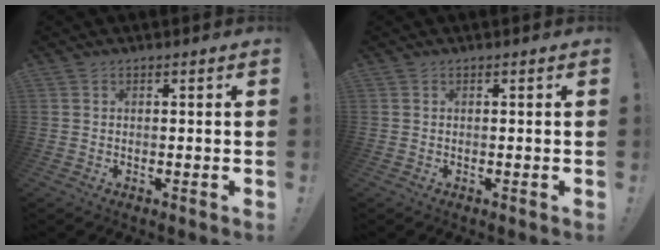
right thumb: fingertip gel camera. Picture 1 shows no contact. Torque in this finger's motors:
{"motor_torque": [0.00, 0.00, 0.00, 0.00, 0.02]}